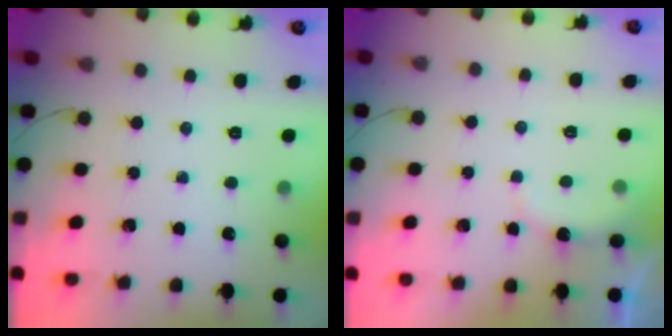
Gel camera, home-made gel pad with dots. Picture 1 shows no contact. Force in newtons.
{"total": 5.1, "press": 5.1, "slide": 0.8}